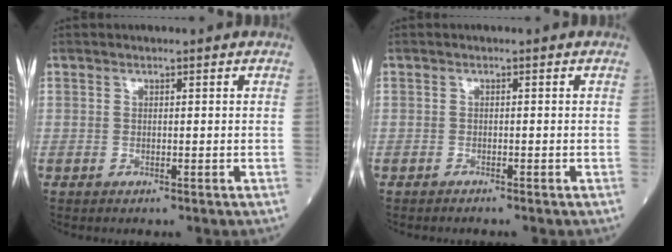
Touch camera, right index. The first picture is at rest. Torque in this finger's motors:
{"motor_torque": [-0.09, -0.02, 0.04, -0.01]}